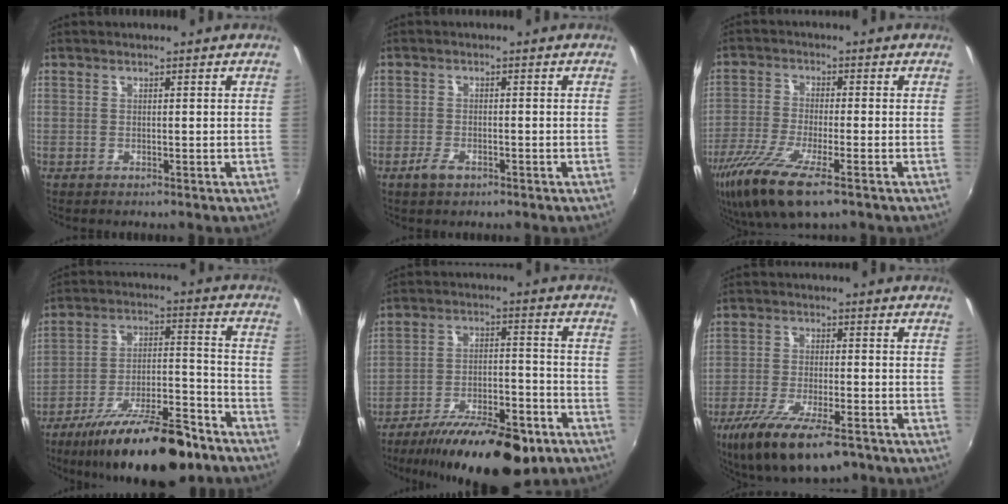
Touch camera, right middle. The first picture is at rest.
{"total": 3.0, "force": [-1.9, 1.2, 1.9], "torque": [-0.045, -0.003, -0.037]}
{"total": 12.8, "force": [-7.8, 3.0, 9.7], "torque": [-0.213, -0.042, -0.150]}
{"total": 21.6, "force": [-15.7, 6.3, 13.4], "torque": [-0.231, -0.018, -0.238]}
{"total": 21.1, "force": [-15.1, 6.7, 13.1], "torque": [-0.226, -0.028, -0.222]}
{"total": 15.4, "force": [-10.2, 4.8, 10.5], "torque": [-0.213, -0.044, -0.172]}